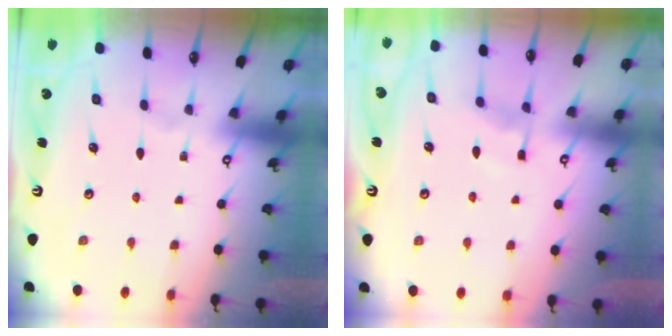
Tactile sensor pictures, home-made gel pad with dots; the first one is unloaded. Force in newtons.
{"total": 5.3, "press": 5.3, "slide": 0.4}